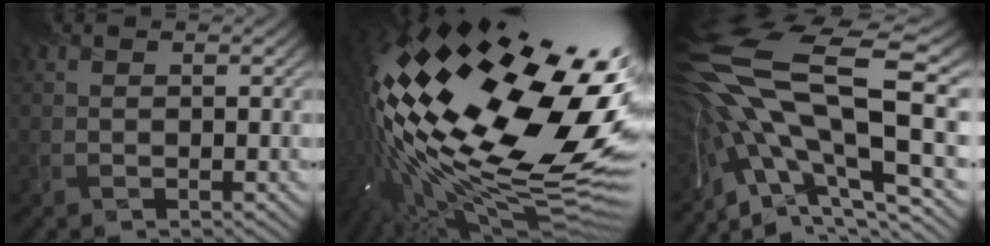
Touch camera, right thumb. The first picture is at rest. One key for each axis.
{"total": 20.5, "fx": 1.0, "fy": 8.1, "fz": 18.8, "tx": -0.360, "ty": -0.045, "tz": 0.012}
{"total": 18.6, "fx": -2.8, "fy": 6.6, "fz": 17.1, "tx": -0.331, "ty": -0.014, "tz": -0.047}